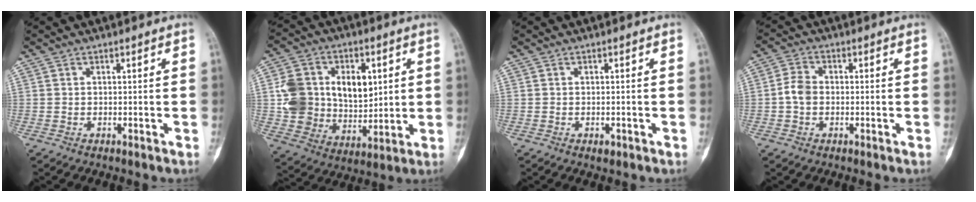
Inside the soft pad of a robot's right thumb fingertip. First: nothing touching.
{"total": 18.5, "force": [3.1, 13.9, 11.8], "torque": [-0.160, -0.002, 0.069]}
{"total": 1.0, "force": [-0.5, 0.6, 0.6], "torque": [-0.009, 0.000, -0.006]}
{"total": 4.1, "force": [-0.6, 3.1, 2.6], "torque": [-0.048, 0.012, -0.019]}